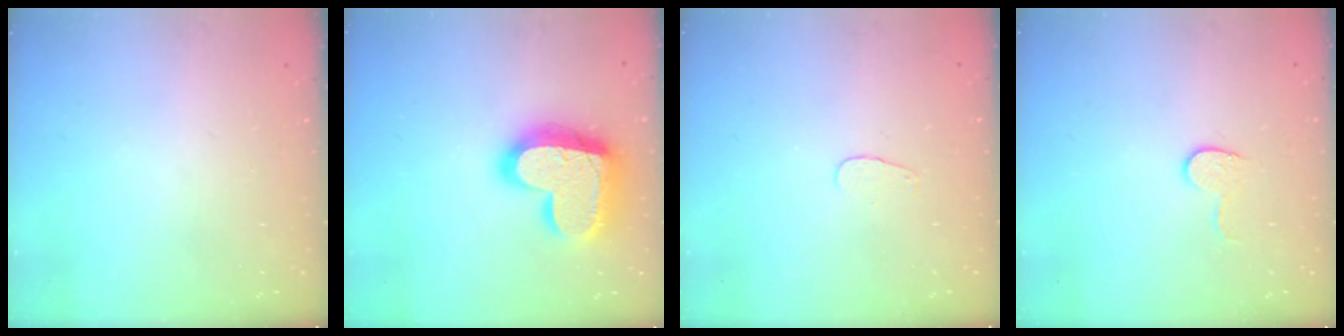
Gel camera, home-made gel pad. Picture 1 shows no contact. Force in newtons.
{"total": 22.4, "press": 22.4, "slide": 1.4}
{"total": 3.2, "press": 3.2, "slide": 0.3}
{"total": 5.6, "press": 5.6, "slide": 0.5}